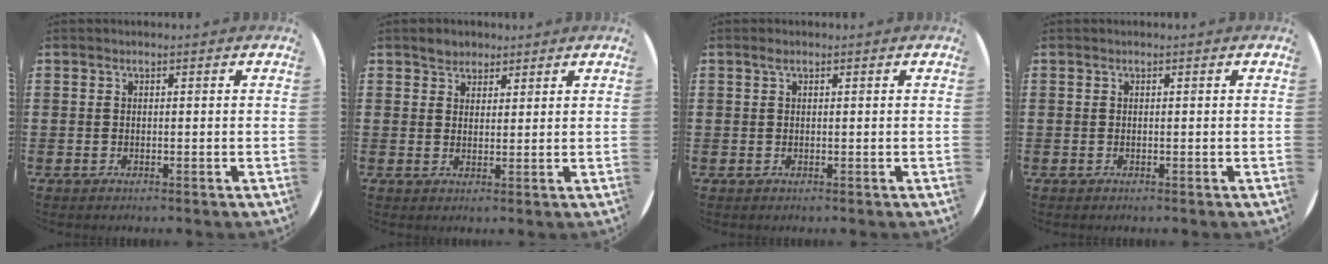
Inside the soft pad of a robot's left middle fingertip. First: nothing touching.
{"total": 2.3, "force": [2.0, 1.1, 0.0], "torque": [0.004, 0.001, 0.039]}
{"total": 0.7, "force": [0.4, 0.4, 0.3], "torque": [-0.001, 0.000, 0.006]}
{"total": 0.0}